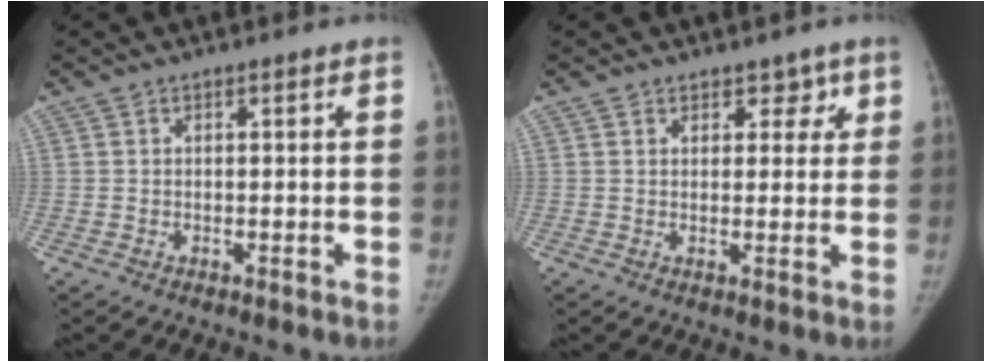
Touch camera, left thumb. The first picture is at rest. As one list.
[{"total": 3.2, "force": [2.0, 2.3, 1.0], "torque": [0.024, -0.008, 0.023]}]